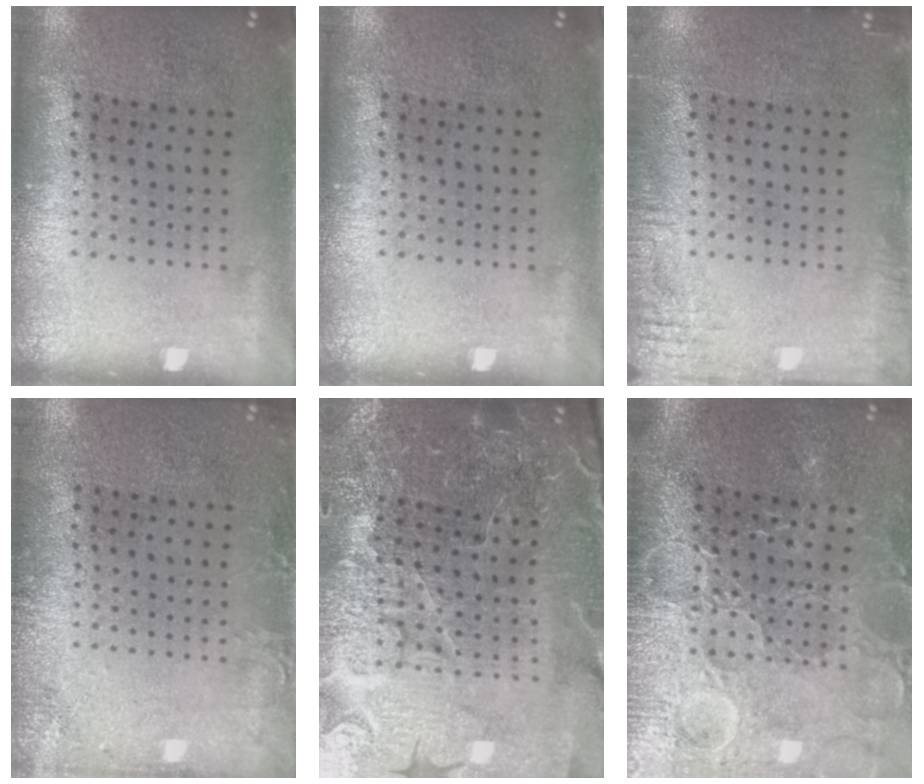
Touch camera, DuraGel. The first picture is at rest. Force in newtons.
{"total": 0.0}
{"total": 2.0, "press": 2.0, "slide": 0.2}
{"total": 1.7, "press": 1.7, "slide": 0.3}
{"total": 4.9, "press": 4.7, "slide": 1.4}
{"total": 3.9, "press": 3.7, "slide": 1.2}